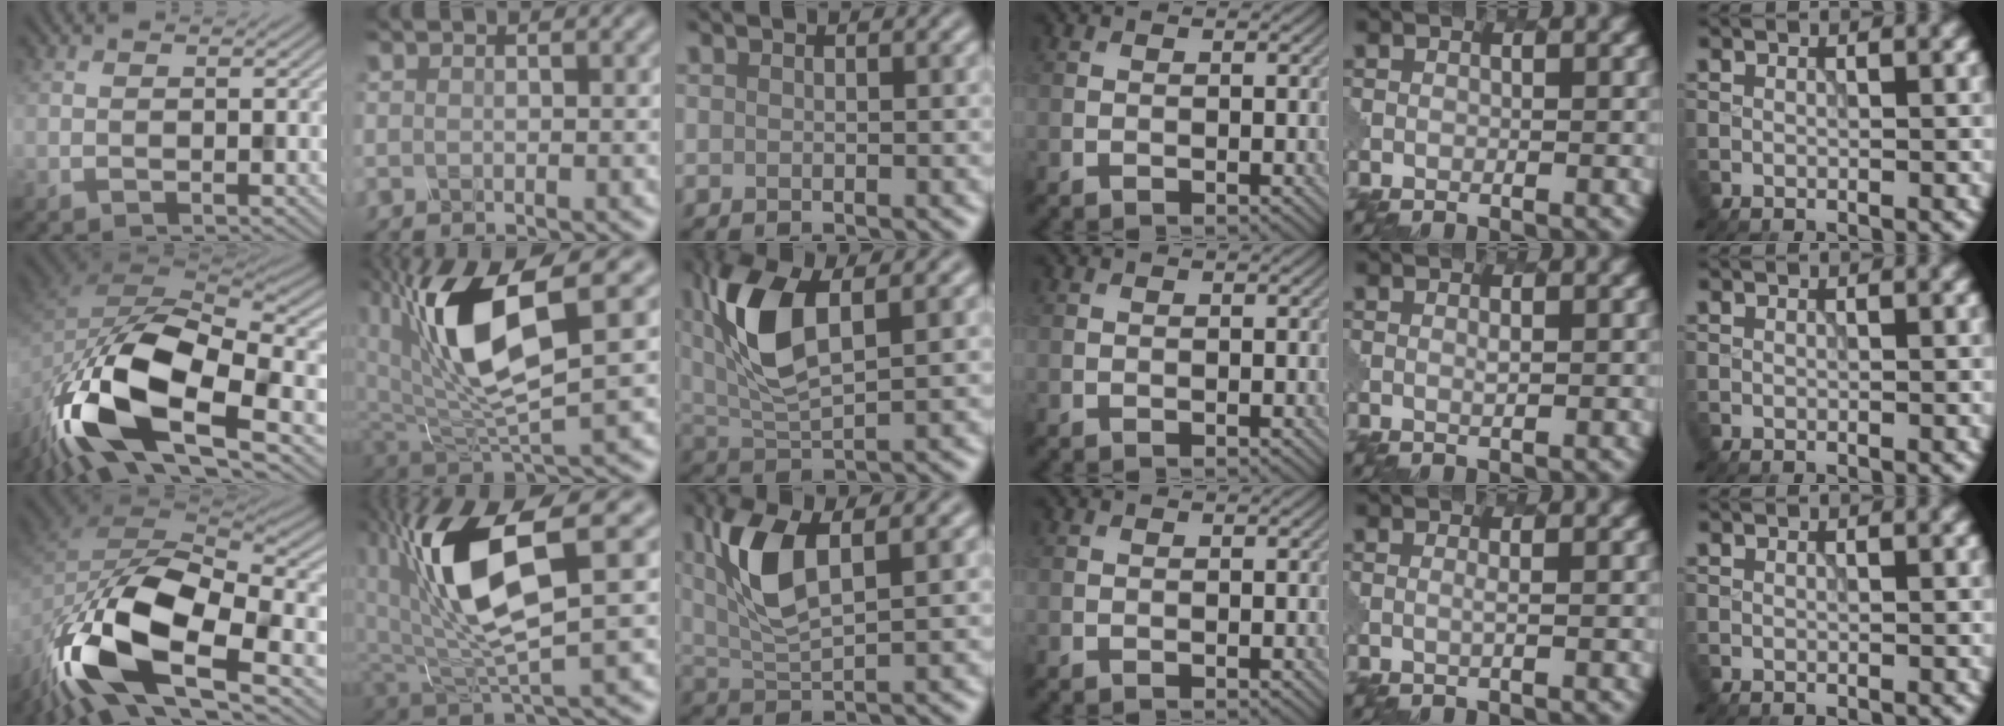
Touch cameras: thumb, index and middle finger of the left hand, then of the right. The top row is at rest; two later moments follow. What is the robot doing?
{"motion": "twist", "object": "rubiks cube"}